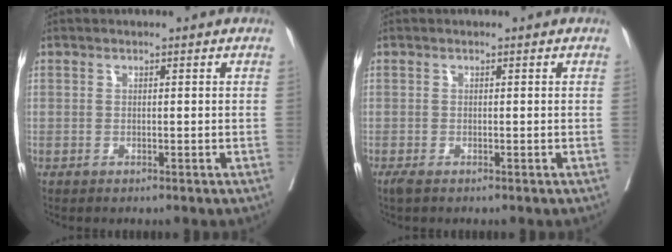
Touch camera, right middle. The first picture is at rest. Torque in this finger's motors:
{"motor_torque": [1.07, -1.07, 0.41, 0.12]}